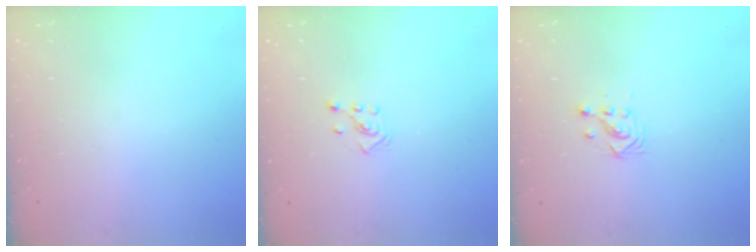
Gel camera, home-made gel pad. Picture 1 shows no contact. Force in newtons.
{"total": 2.6, "press": 2.5, "slide": 0.6}
{"total": 2.9, "press": 2.9, "slide": 0.2}